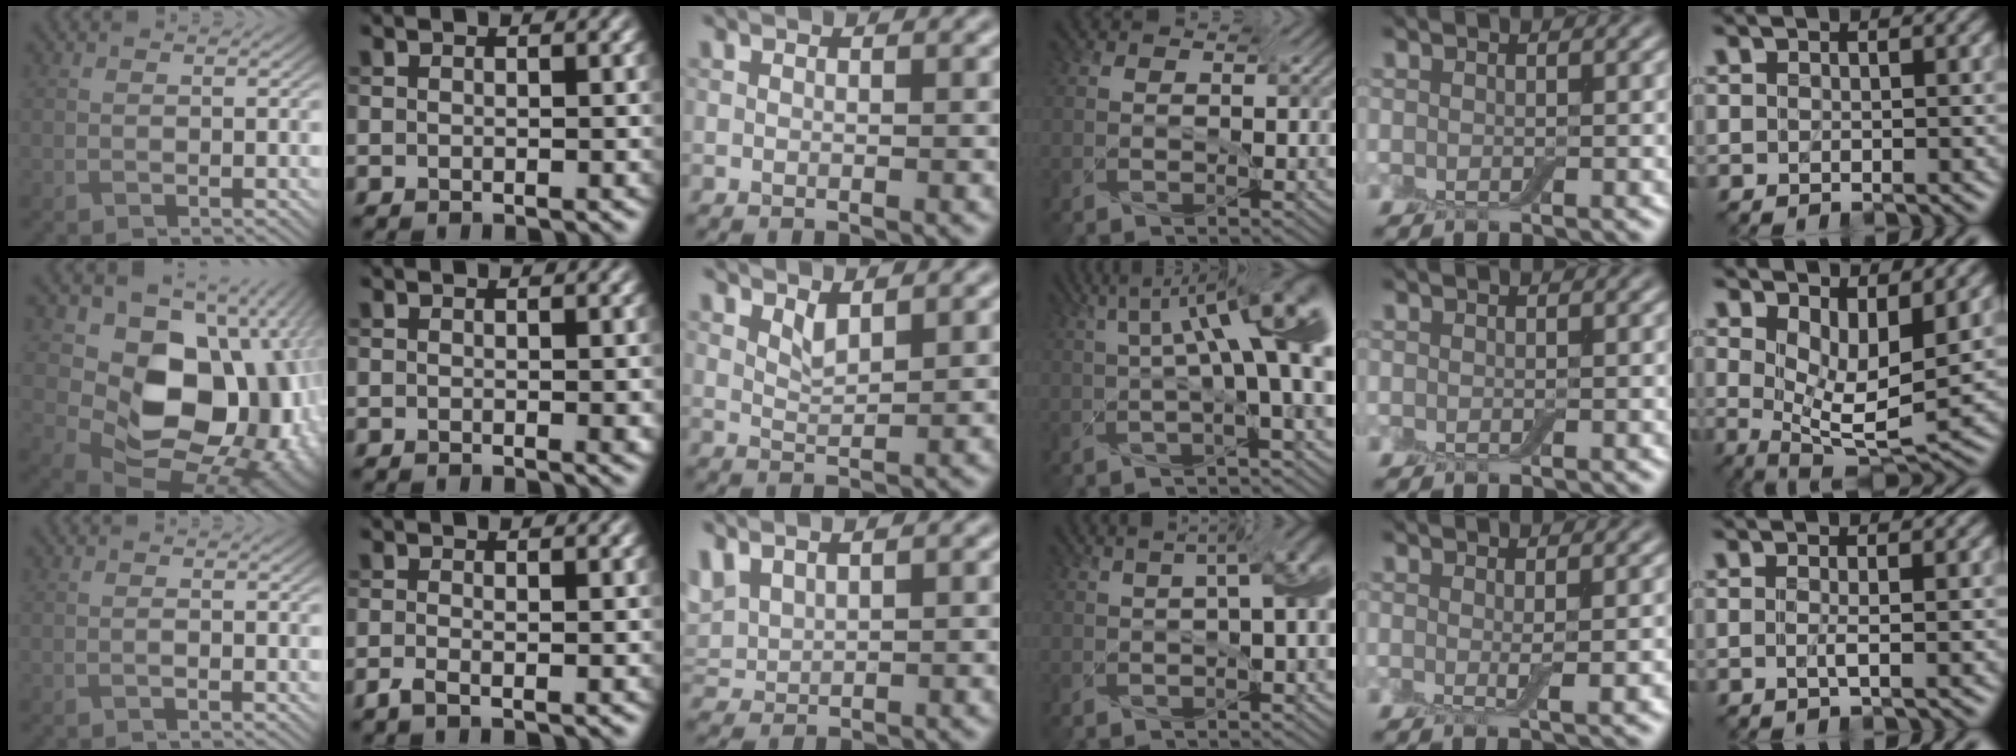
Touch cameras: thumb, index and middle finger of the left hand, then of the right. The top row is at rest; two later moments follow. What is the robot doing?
{"motion": "screw", "object": "jar lid"}